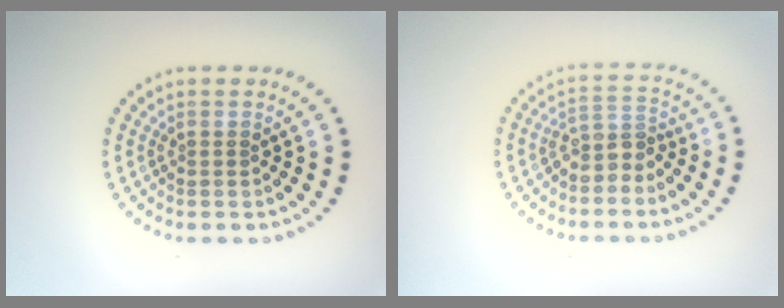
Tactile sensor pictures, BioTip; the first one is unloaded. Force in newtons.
{"total": 2.5, "press": 1.9, "slide": 1.7}